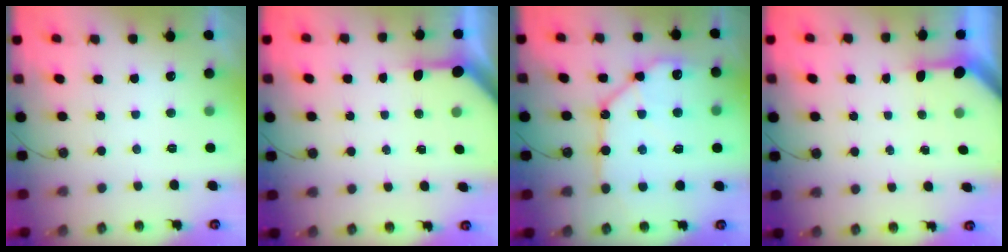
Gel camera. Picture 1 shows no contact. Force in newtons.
{"total": 4.3, "press": 4.3, "slide": 0.1}
{"total": 15.6, "press": 15.5, "slide": 1.8}
{"total": 3.0, "press": 3.0, "slide": 0.2}